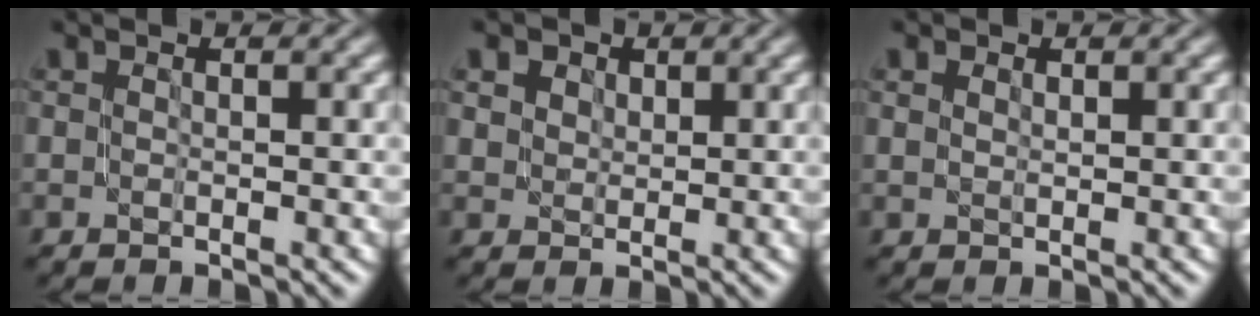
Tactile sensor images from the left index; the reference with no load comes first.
{"total": 3.9, "force": [2.6, 2.4, 1.5], "torque": [-0.049, 0.014, 0.039]}
{"total": 0.7, "force": [0.6, 0.4, 0.1], "torque": [-0.002, 0.000, 0.010]}